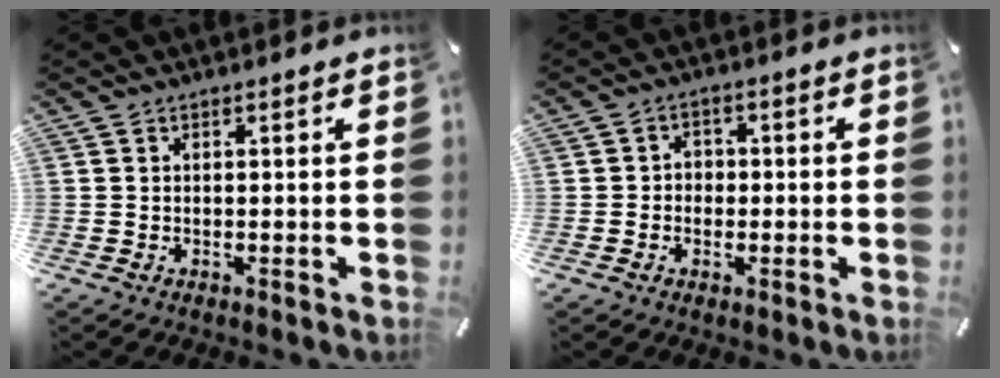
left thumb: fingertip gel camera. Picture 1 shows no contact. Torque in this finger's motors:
{"motor_torque": [-0.04, -0.12, -0.04, -0.03, 0.02]}